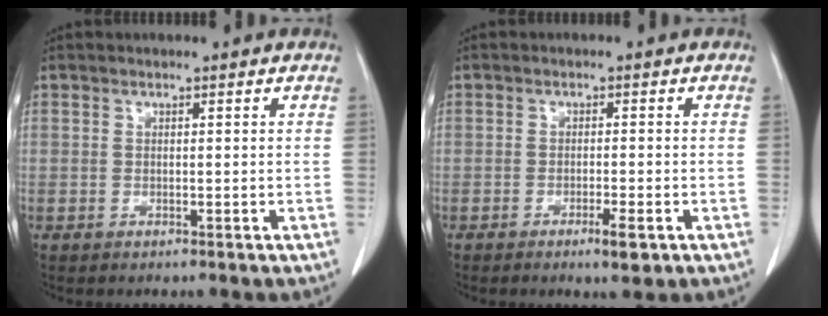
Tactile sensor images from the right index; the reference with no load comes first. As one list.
[{"total": 3.0, "force": [-1.6, 0.5, 2.5], "torque": [-0.039, -0.003, -0.022]}]